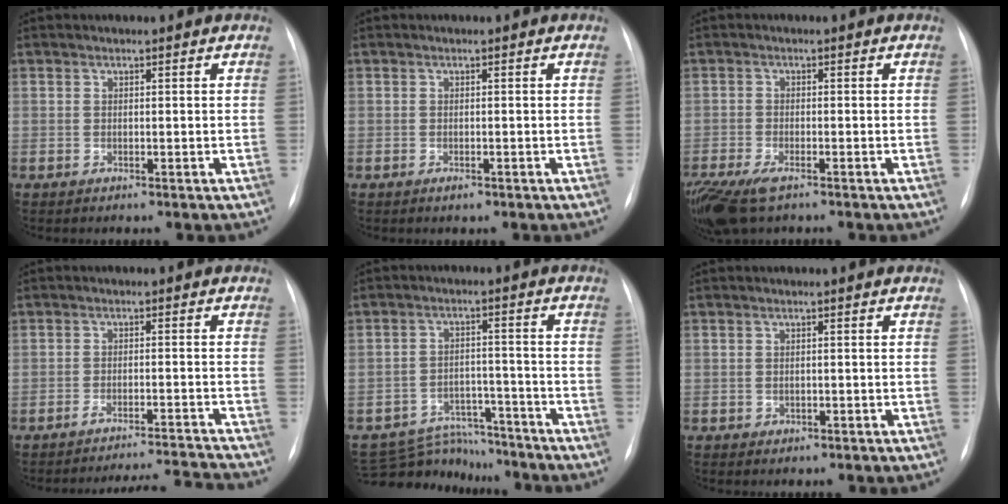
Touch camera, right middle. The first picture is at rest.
{"total": 1.0, "force": [-0.6, 0.5, 0.7], "torque": [-0.009, 0.000, -0.005]}
{"total": 8.6, "force": [-5.7, 3.3, 5.6], "torque": [-0.121, -0.022, -0.097]}
{"total": 9.4, "force": [-9.2, -2.1, 0.2], "torque": [0.001, 0.001, -0.127]}
{"total": 10.4, "force": [-9.7, 3.7, -0.1], "torque": [0.005, 0.022, -0.144]}
{"total": 1.2, "force": [-0.5, 0.9, 0.5], "torque": [-0.007, 0.002, -0.002]}